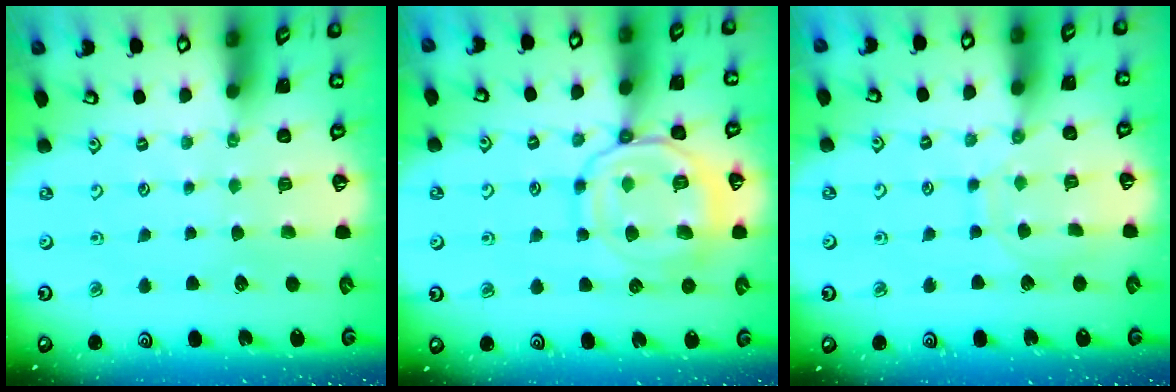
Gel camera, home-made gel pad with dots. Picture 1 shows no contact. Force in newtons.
{"total": 14.7, "press": 14.6, "slide": 1.4}
{"total": 9.0, "press": 9.0, "slide": 0.6}